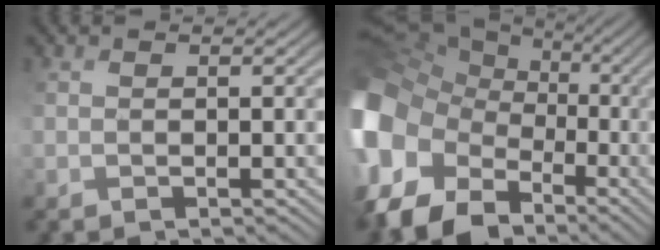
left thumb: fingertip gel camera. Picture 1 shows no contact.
{"total": 18.4, "force": [-4.8, 14.2, 10.7], "torque": [-0.290, -0.013, -0.094]}